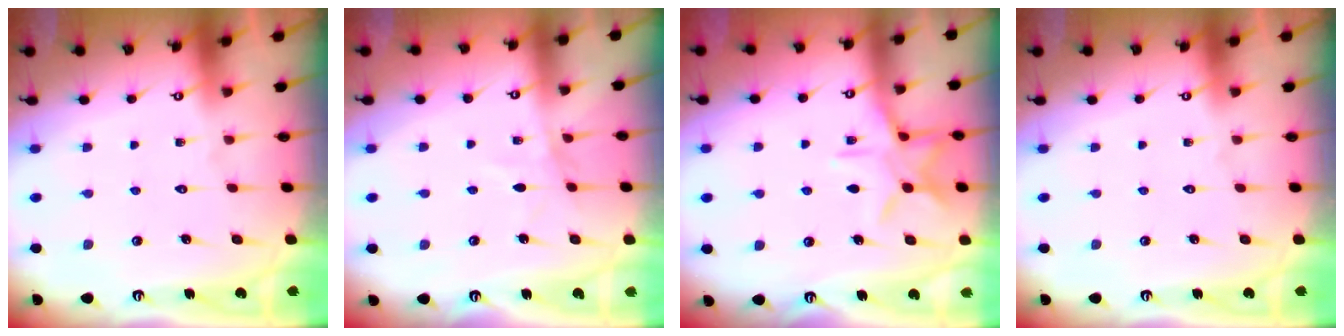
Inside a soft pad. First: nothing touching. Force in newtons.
{"total": 3.2, "press": 3.2, "slide": 0.3}
{"total": 10.0, "press": 10.0, "slide": 0.6}
{"total": 0.0}